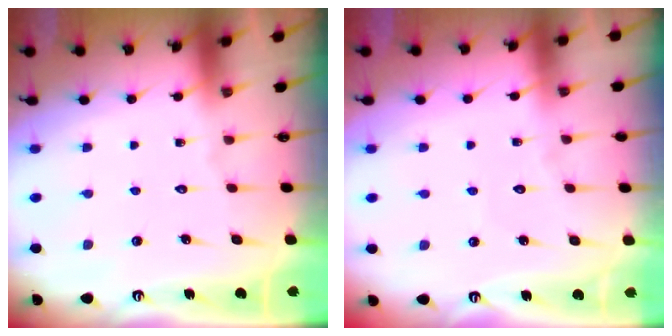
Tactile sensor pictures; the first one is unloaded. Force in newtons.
{"total": 2.3, "press": 2.3, "slide": 0.2}